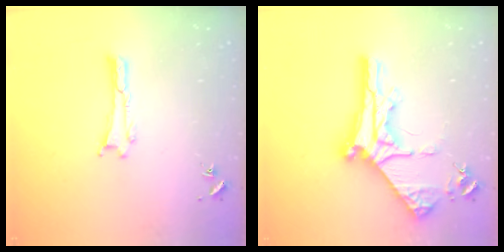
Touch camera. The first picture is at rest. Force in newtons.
{"total": 10.5, "press": 10.5, "slide": 1.2}